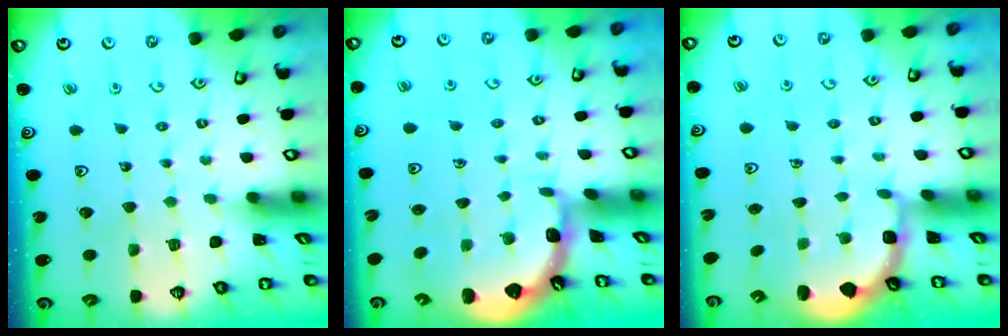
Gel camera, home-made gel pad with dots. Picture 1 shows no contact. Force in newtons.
{"total": 1.5, "press": 1.5, "slide": 0.2}
{"total": 2.6, "press": 1.9, "slide": 1.7}